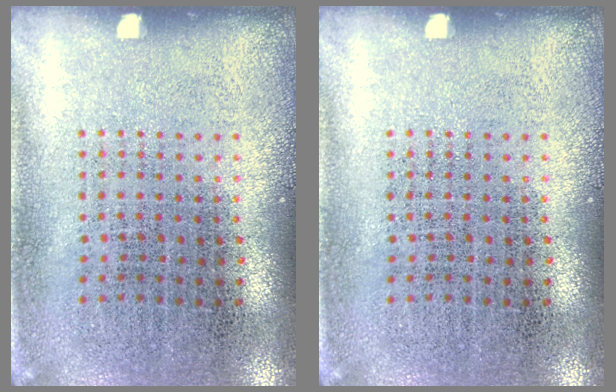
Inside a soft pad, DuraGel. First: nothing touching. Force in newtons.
{"total": 0.0}